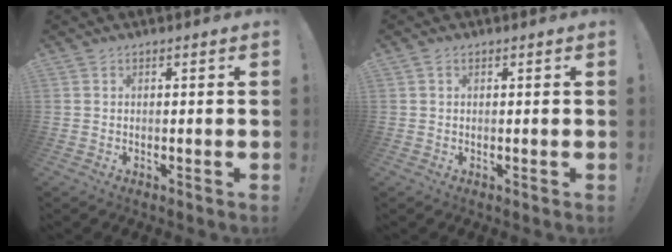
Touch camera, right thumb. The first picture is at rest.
{"total": 0.7, "force": [0.3, 0.5, 0.3], "torque": [-0.006, 0.002, 0.005]}